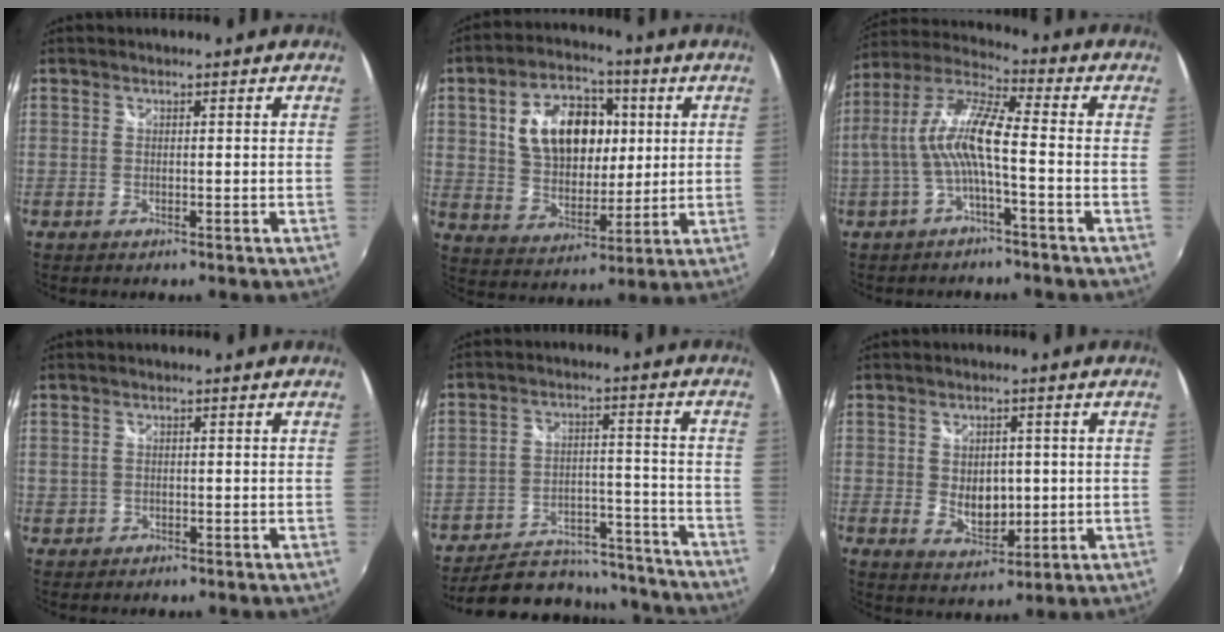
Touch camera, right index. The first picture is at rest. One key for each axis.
{"total": 15.9, "fx": 3.8, "fy": 10.3, "fz": 11.5, "tx": -0.212, "ty": 0.025, "tz": 0.073}
{"total": 10.7, "fx": -1.7, "fy": 1.7, "fz": 10.4, "tx": -0.210, "ty": 0.011, "tz": -0.029}
{"total": 1.9, "fx": 0.1, "fy": 1.8, "fz": 0.4, "tx": -0.009, "ty": 0.001, "tz": 0.005}
{"total": 19.5, "fx": -16.9, "fy": 8.0, "fz": 5.6, "tx": -0.114, "ty": 0.039, "tz": -0.211}
{"total": 6.8, "fx": 0.0, "fy": 4.8, "fz": 4.8, "tx": -0.080, "ty": -0.007, "tz": 0.011}